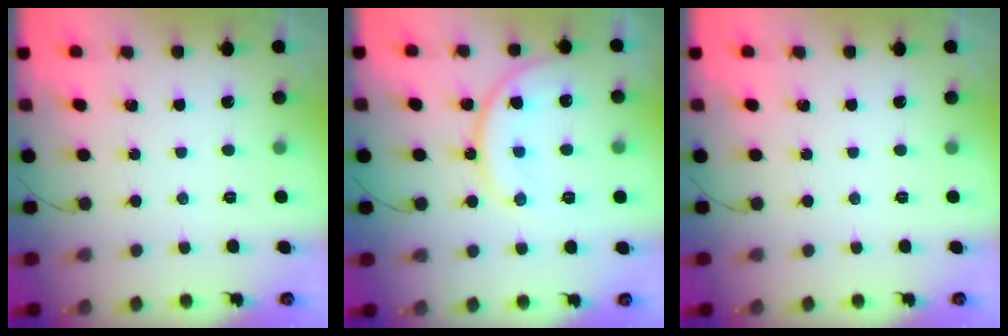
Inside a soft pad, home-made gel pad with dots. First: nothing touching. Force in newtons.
{"total": 12.9, "press": 12.9, "slide": 0.4}
{"total": 0.0}